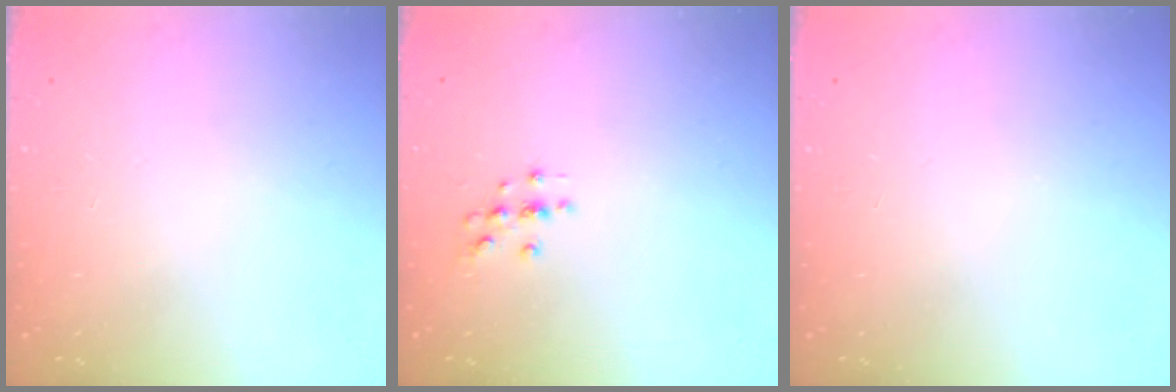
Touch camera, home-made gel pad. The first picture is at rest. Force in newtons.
{"total": 2.0, "press": 2.0, "slide": 0.2}
{"total": 0.0}